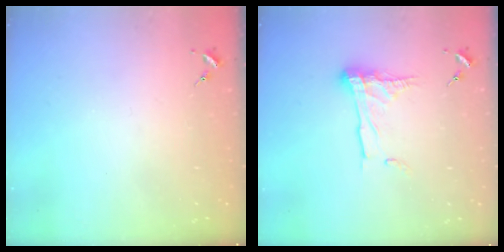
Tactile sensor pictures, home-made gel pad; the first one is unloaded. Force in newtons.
{"total": 11.8, "press": 11.7, "slide": 1.1}